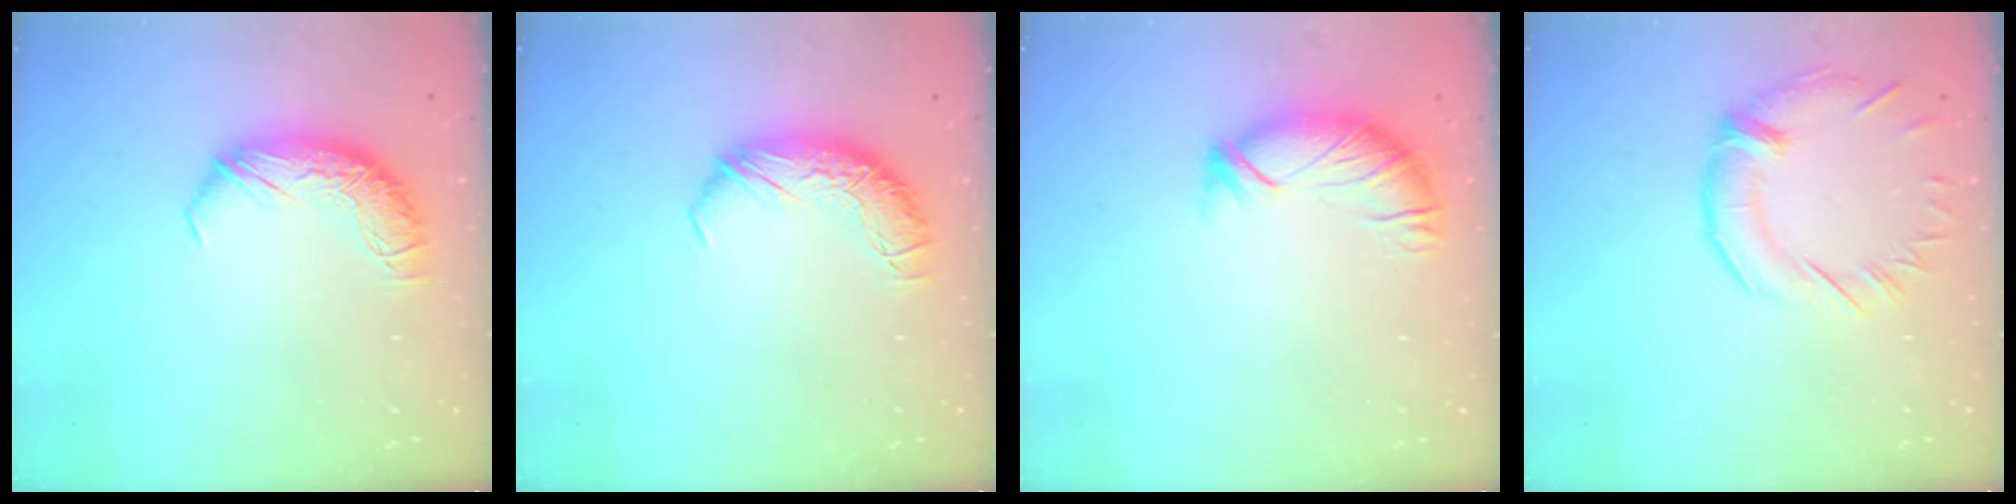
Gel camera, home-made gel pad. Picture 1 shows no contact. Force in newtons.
{"total": 0.0}
{"total": 3.2, "press": 3.0, "slide": 0.8}
{"total": 0.8, "press": 0.4, "slide": 0.7}